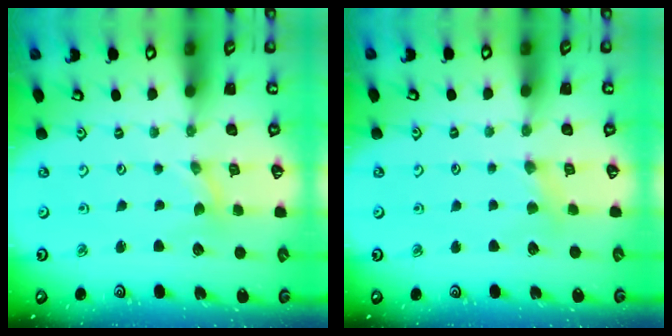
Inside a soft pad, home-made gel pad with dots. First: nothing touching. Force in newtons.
{"total": 2.9, "press": 2.8, "slide": 0.5}